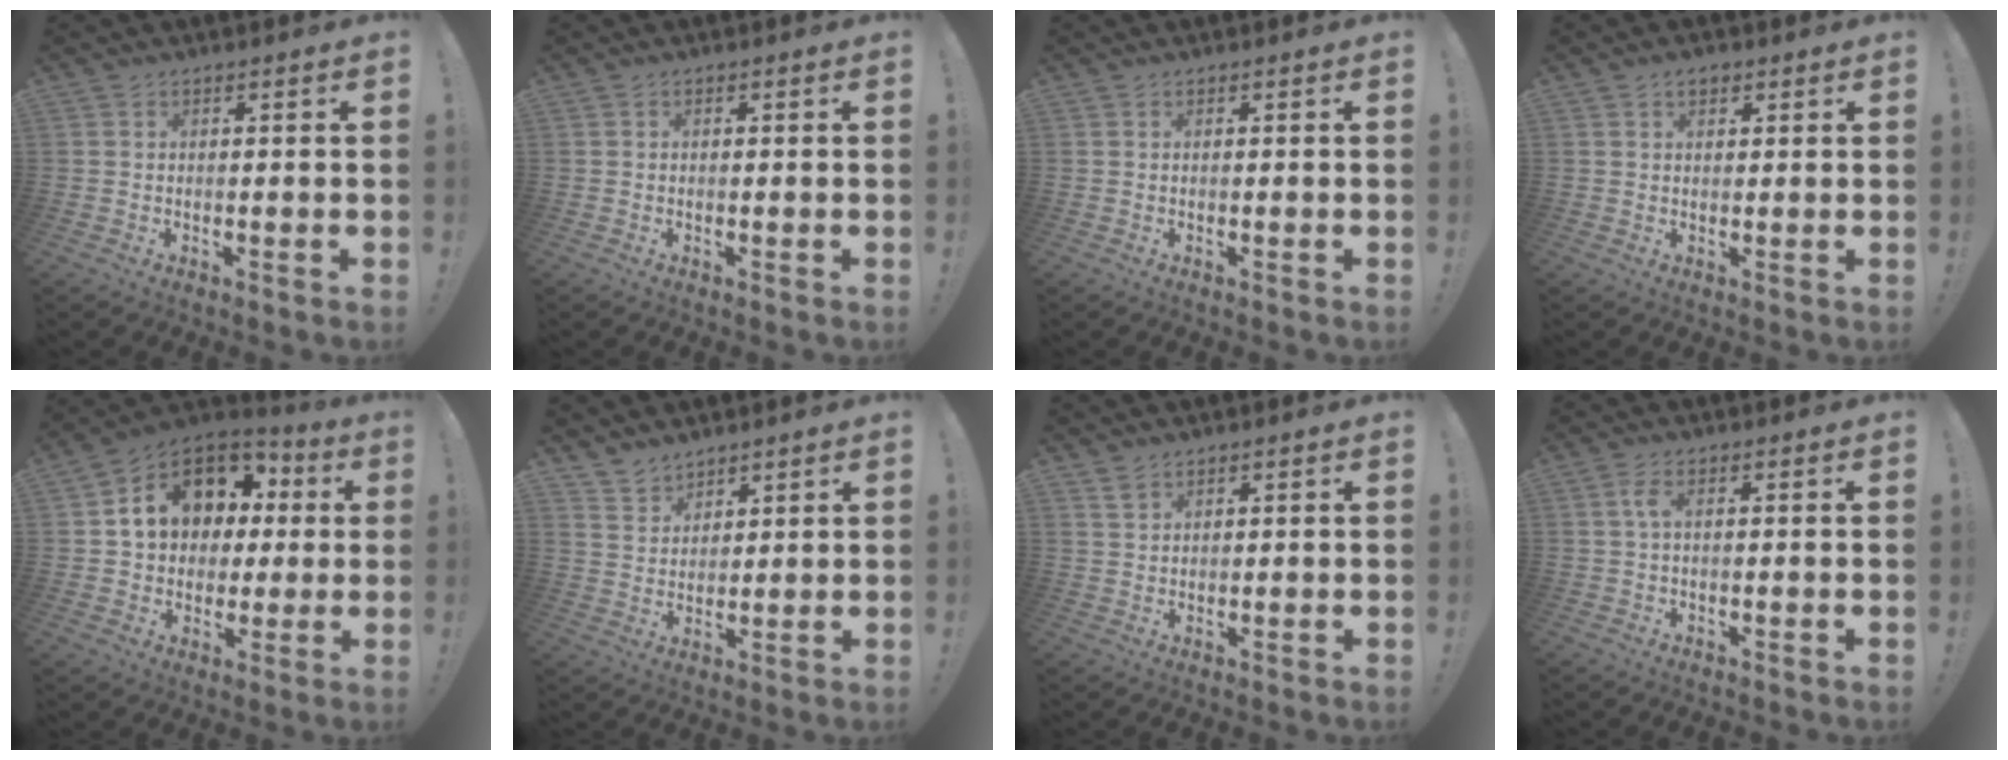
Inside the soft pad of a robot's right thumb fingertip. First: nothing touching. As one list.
[{"total": 0.0}, {"total": 0.0}, {"total": 2.4, "force": [1.4, 1.3, 1.4], "torque": [-0.017, -0.003, 0.024]}, {"total": 14.8, "force": [4.8, 11.8, 7.5], "torque": [-0.116, -0.017, 0.103]}, {"total": 5.4, "force": [4.7, 2.7, 0.4], "torque": [-0.009, -0.037, 0.091]}, {"total": 2.0, "force": [1.6, 1.0, 0.7], "torque": [-0.007, -0.010, 0.030]}, {"total": 3.0, "force": [0.2, 0.8, 2.9], "torque": [-0.055, 0.005, 0.004]}]